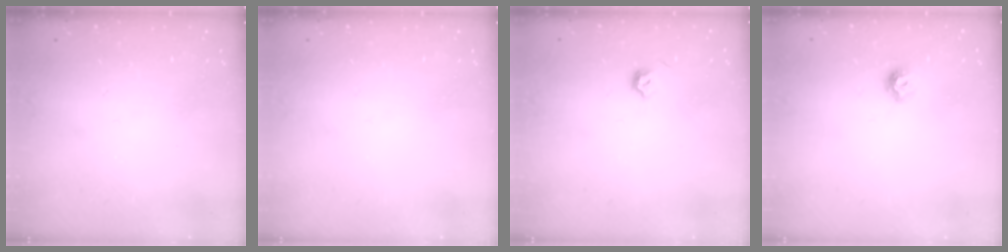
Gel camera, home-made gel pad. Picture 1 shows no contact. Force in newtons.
{"total": 0.0}
{"total": 4.0, "press": 3.9, "slide": 0.7}
{"total": 6.1, "press": 6.0, "slide": 0.9}